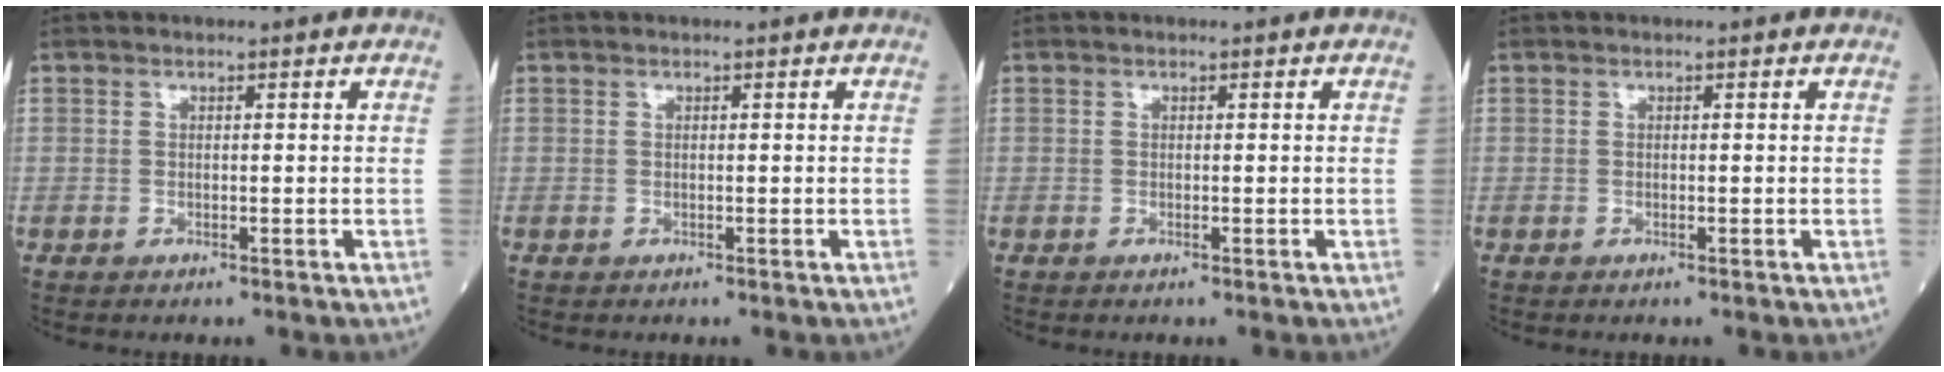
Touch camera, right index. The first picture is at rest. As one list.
[{"total": 0.0}, {"total": 0.0}, {"total": 0.0}]